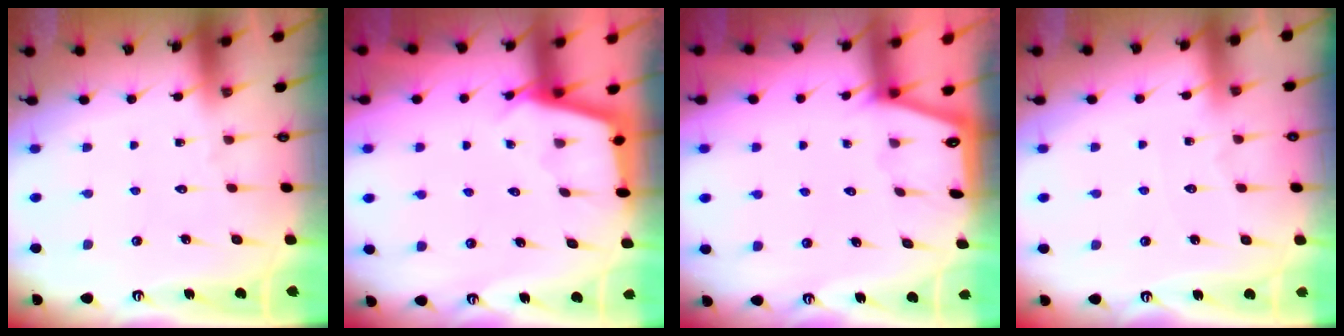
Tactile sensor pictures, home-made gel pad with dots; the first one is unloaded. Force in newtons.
{"total": 2.9, "press": 2.9, "slide": 0.3}
{"total": 0.7, "press": 0.6, "slide": 0.2}
{"total": 2.8, "press": 2.8, "slide": 0.5}